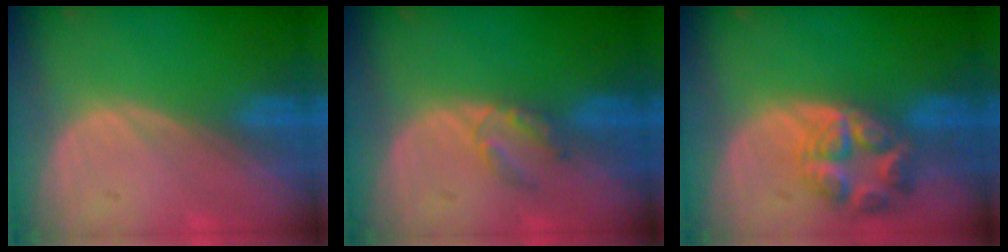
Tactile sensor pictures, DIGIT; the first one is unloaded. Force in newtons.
{"total": 2.8, "press": 2.8, "slide": 0.3}
{"total": 7.6, "press": 6.8, "slide": 3.5}